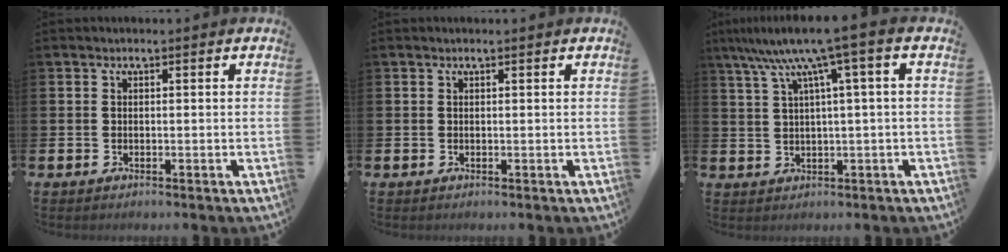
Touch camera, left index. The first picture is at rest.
{"total": 0.0}
{"total": 7.8, "force": [3.5, -0.2, 6.9], "torque": [-0.144, -0.005, 0.058]}